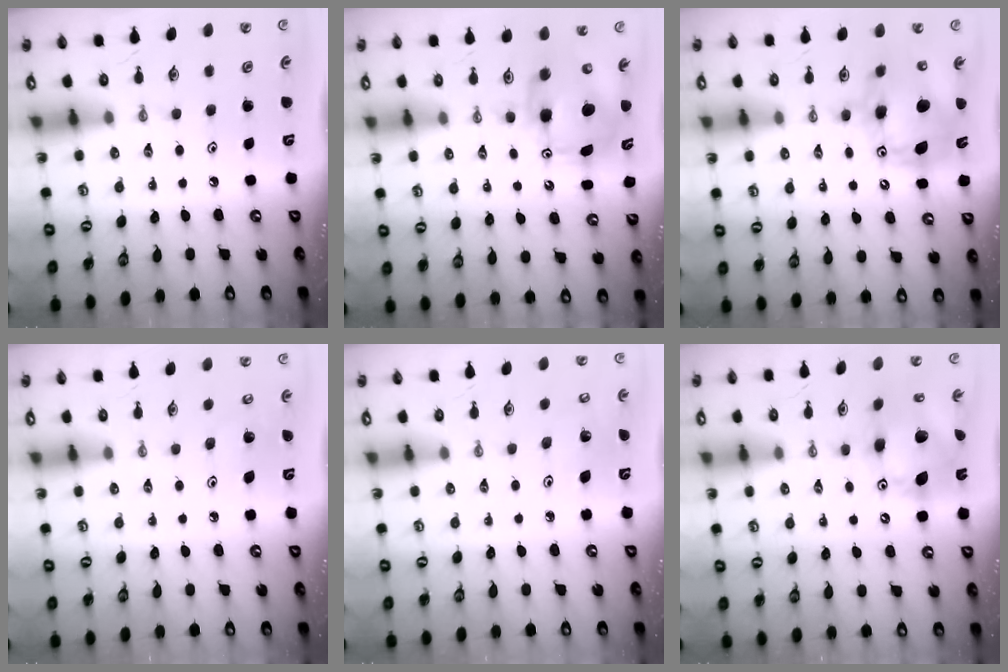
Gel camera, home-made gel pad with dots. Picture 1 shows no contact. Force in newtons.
{"total": 9.5, "press": 9.3, "slide": 2.1}
{"total": 15.0, "press": 14.7, "slide": 2.6}
{"total": 5.0, "press": 4.9, "slide": 0.5}
{"total": 3.9, "press": 3.7, "slide": 1.4}
{"total": 14.7, "press": 14.6, "slide": 1.3}